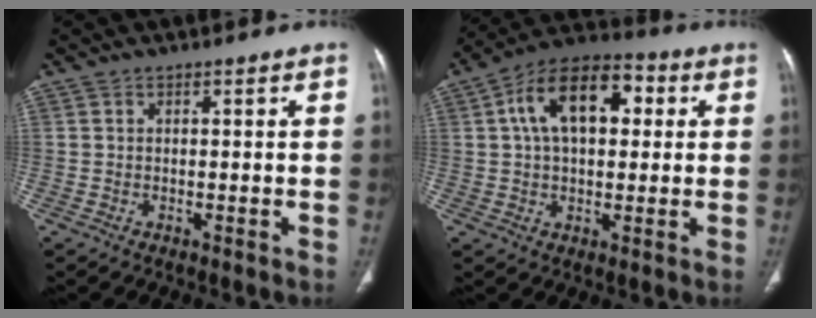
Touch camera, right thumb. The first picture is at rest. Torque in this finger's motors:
{"motor_torque": [0.57, 3.51, 1.49, 0.19, 0.16]}